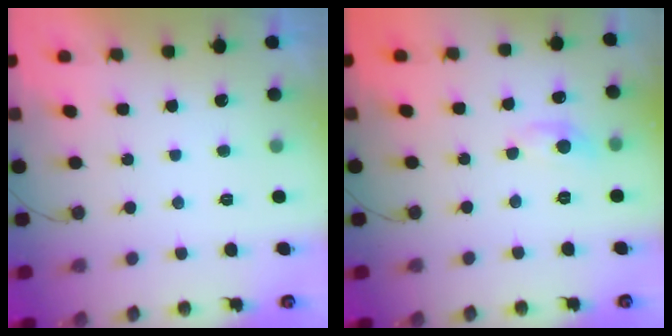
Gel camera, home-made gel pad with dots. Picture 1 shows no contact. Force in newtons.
{"total": 5.3, "press": 5.2, "slide": 0.6}